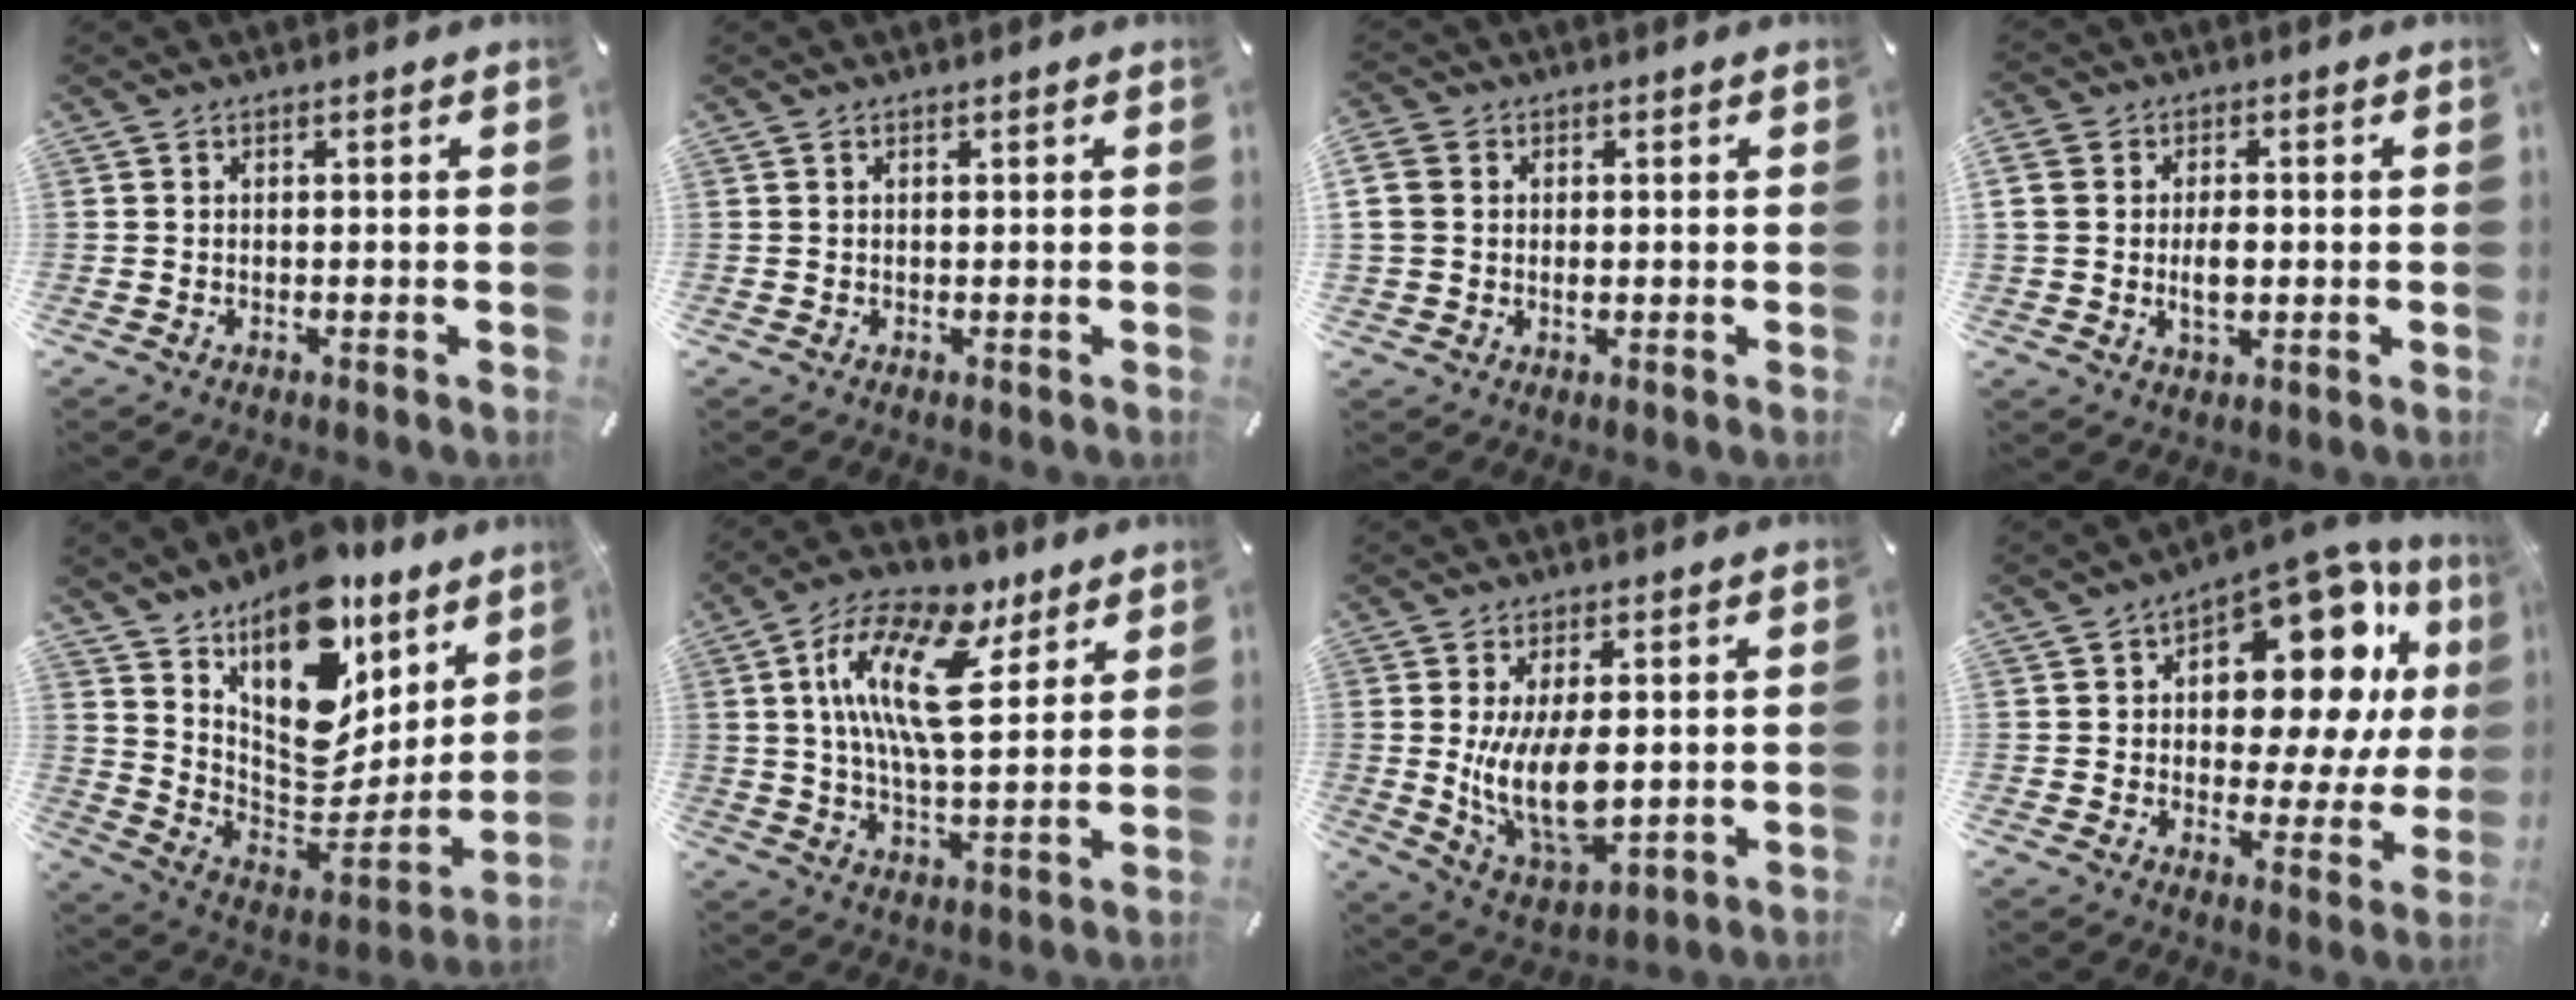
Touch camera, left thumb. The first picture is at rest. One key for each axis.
{"total": 0.0}
{"total": 4.4, "fx": 0.6, "fy": 3.9, "fz": 1.8, "tx": -0.056, "ty": 0.002, "tz": 0.009}
{"total": 6.3, "fx": -0.1, "fy": 4.7, "fz": 4.2, "tx": -0.071, "ty": -0.006, "tz": -0.006}
{"total": 17.5, "fx": 11.0, "fy": 10.5, "fz": 8.7, "tx": -0.113, "ty": -0.122, "tz": 0.195}
{"total": 18.8, "fx": 7.9, "fy": 8.8, "fz": 14.7, "tx": -0.291, "ty": -0.018, "tz": 0.131}
{"total": 13.5, "fx": 0.8, "fy": 6.8, "fz": 11.6, "tx": -0.223, "ty": -0.031, "tz": 0.012}
{"total": 19.3, "fx": 8.0, "fy": 10.6, "fz": 14.0, "tx": -0.170, "ty": -0.070, "tz": 0.126}